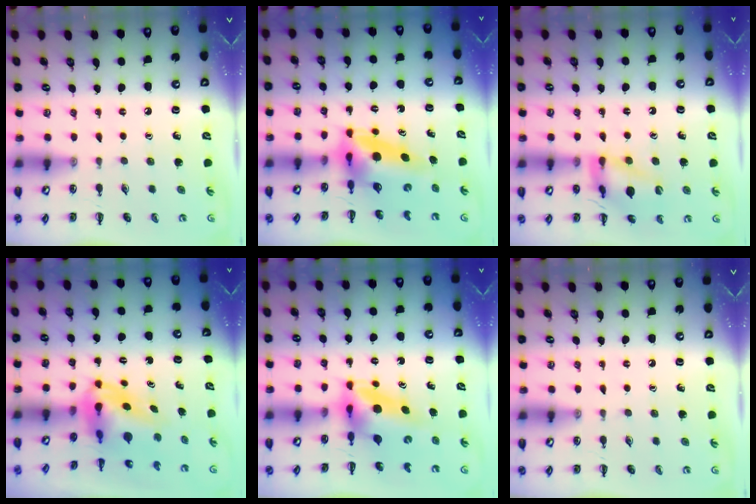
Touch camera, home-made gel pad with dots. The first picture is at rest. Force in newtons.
{"total": 7.1, "press": 6.7, "slide": 2.5}
{"total": 14.7, "press": 14.6, "slide": 1.4}
{"total": 6.0, "press": 5.8, "slide": 1.5}
{"total": 5.3, "press": 5.0, "slide": 1.5}
{"total": 0.0}